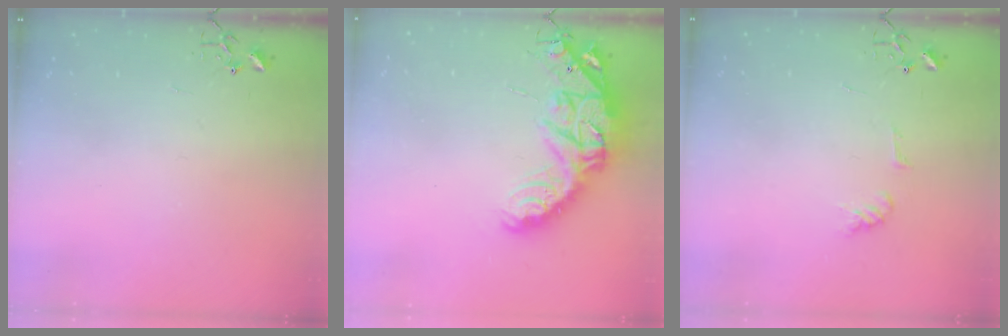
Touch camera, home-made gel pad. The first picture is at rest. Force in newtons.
{"total": 19.5, "press": 19.4, "slide": 1.3}
{"total": 5.9, "press": 5.9, "slide": 0.6}